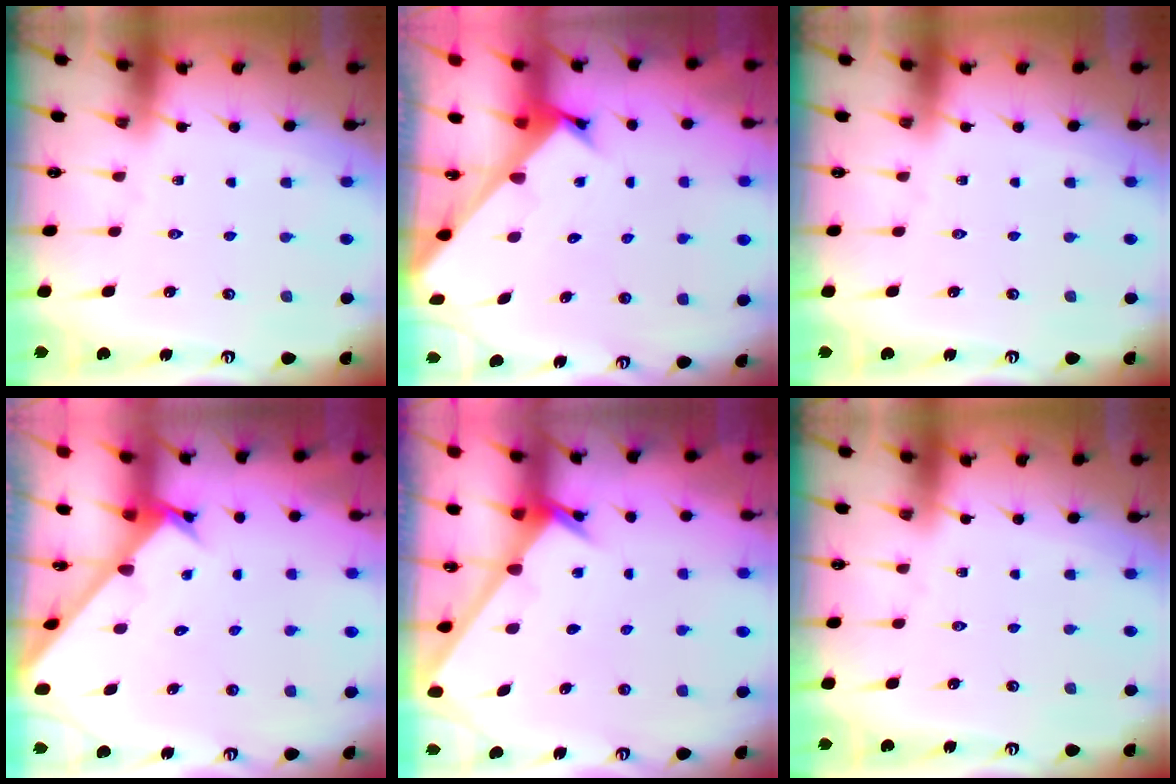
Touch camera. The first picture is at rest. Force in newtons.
{"total": 2.7, "press": 2.7, "slide": 0.3}
{"total": 0.0}
{"total": 2.4, "press": 2.4, "slide": 0.2}
{"total": 2.4, "press": 2.4, "slide": 0.2}
{"total": 0.0}